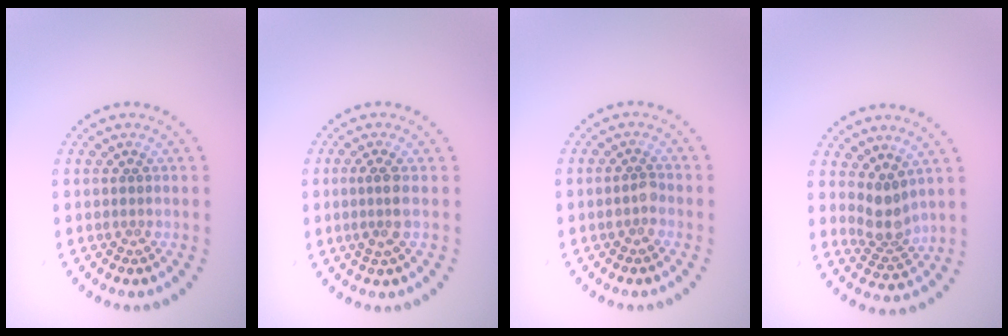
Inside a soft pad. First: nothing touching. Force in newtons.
{"total": 2.0, "press": 1.6, "slide": 1.1}
{"total": 1.2, "press": 1.1, "slide": 0.4}
{"total": 2.7, "press": 2.0, "slide": 1.8}